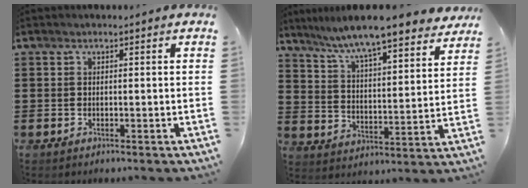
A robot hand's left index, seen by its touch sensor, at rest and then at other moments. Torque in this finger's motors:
{"motor_torque": [2.14, 0.00, 0.41, 0.21]}